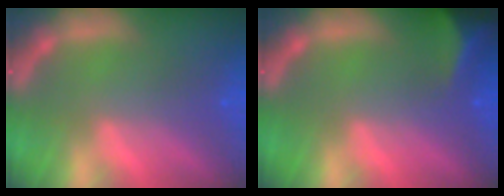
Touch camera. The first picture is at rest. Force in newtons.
{"total": 6.0}